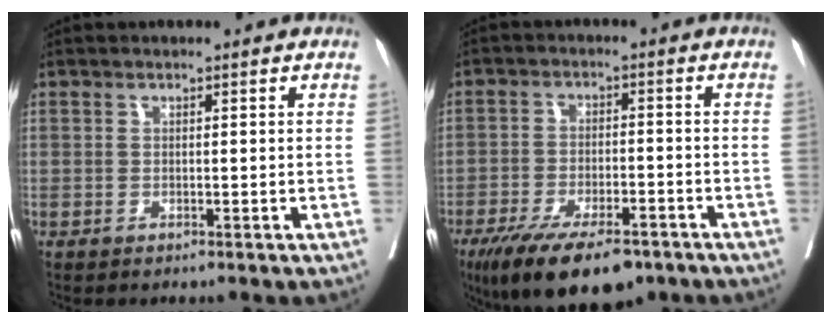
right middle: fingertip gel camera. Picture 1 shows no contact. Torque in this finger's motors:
{"motor_torque": [1.09, -1.04, 0.39, 0.06]}